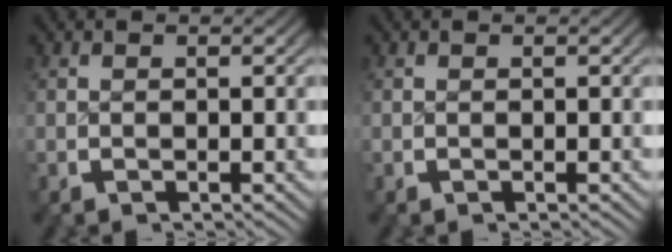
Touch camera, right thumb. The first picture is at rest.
{"total": 0.0}